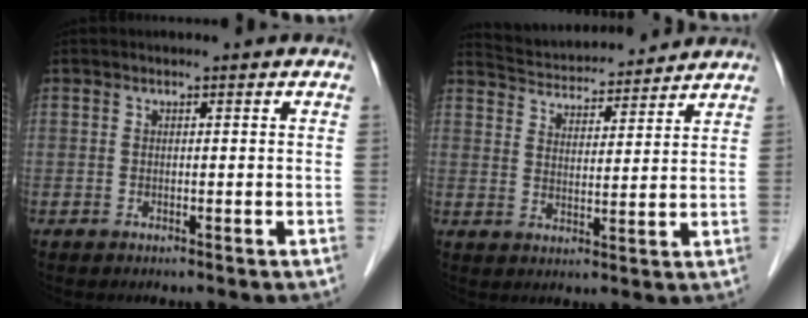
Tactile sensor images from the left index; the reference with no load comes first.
{"total": 12.1, "force": [11.6, 1.6, 2.8], "torque": [-0.051, 0.020, 0.182]}